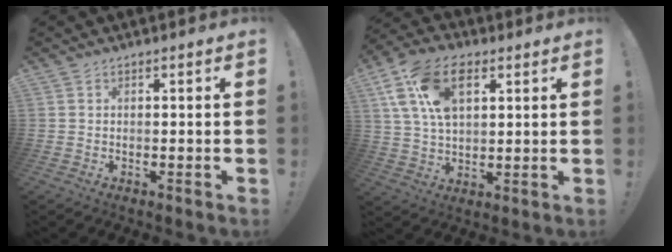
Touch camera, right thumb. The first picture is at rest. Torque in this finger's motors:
{"motor_torque": [1.03, 3.31, 0.80, -0.34, 0.08]}